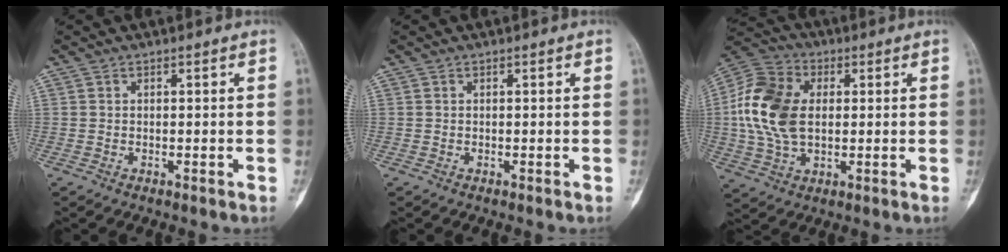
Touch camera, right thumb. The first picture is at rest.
{"total": 0.0}
{"total": 14.6, "force": [1.2, 9.7, 10.9], "torque": [-0.216, 0.015, 0.019]}